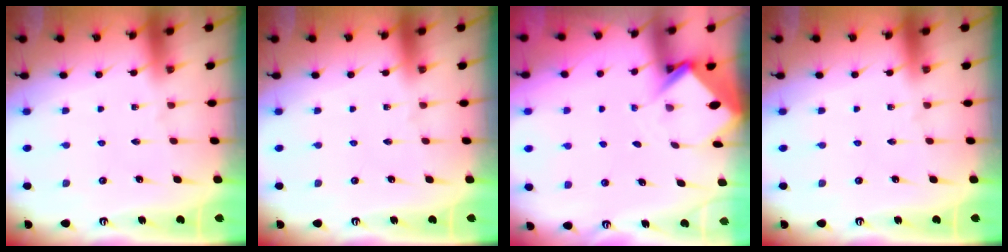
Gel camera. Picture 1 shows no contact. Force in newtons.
{"total": 0.0}
{"total": 3.6, "press": 3.6, "slide": 0.3}
{"total": 0.0}